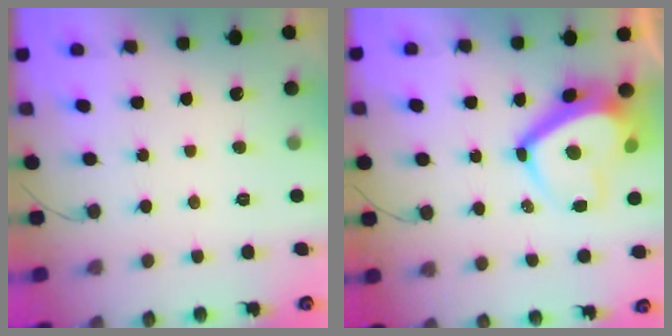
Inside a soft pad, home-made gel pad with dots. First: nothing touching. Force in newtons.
{"total": 10.5, "press": 10.2, "slide": 2.5}